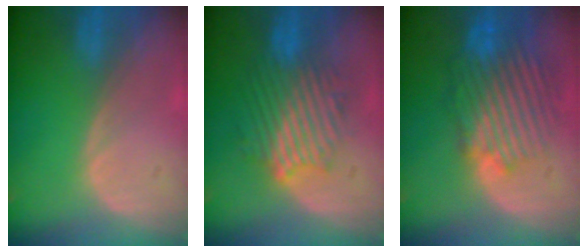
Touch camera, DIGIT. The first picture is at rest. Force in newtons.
{"total": 8.9, "press": 8.6, "slide": 2.4}
{"total": 10.2, "press": 9.5, "slide": 3.9}